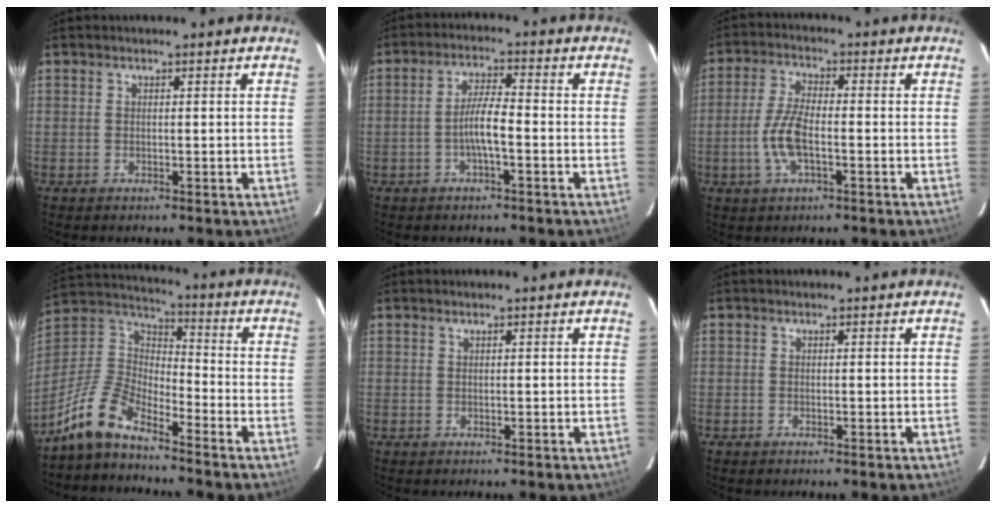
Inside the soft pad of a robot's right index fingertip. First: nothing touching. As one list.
[{"total": 4.8, "force": [-1.8, 0.7, 4.4], "torque": [-0.088, 0.006, -0.033]}, {"total": 7.1, "force": [-2.1, 2.5, 6.4], "torque": [-0.139, 0.002, -0.042]}, {"total": 11.1, "force": [-8.9, 3.5, 5.7], "torque": [-0.131, 0.016, -0.188]}, {"total": 0.0}, {"total": 0.7, "force": [-0.3, 0.6, -0.1], "torque": [0.000, 0.001, -0.007]}]